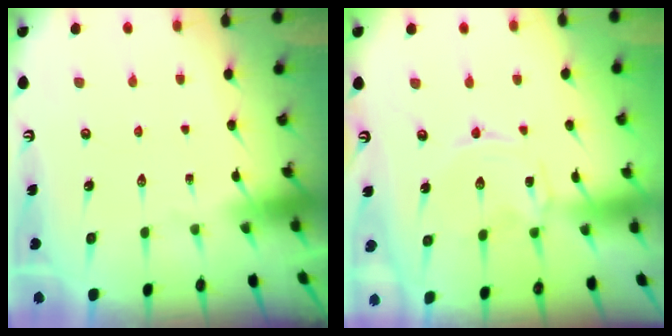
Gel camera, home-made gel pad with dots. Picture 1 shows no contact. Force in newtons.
{"total": 0.8, "press": 0.8, "slide": 0.3}